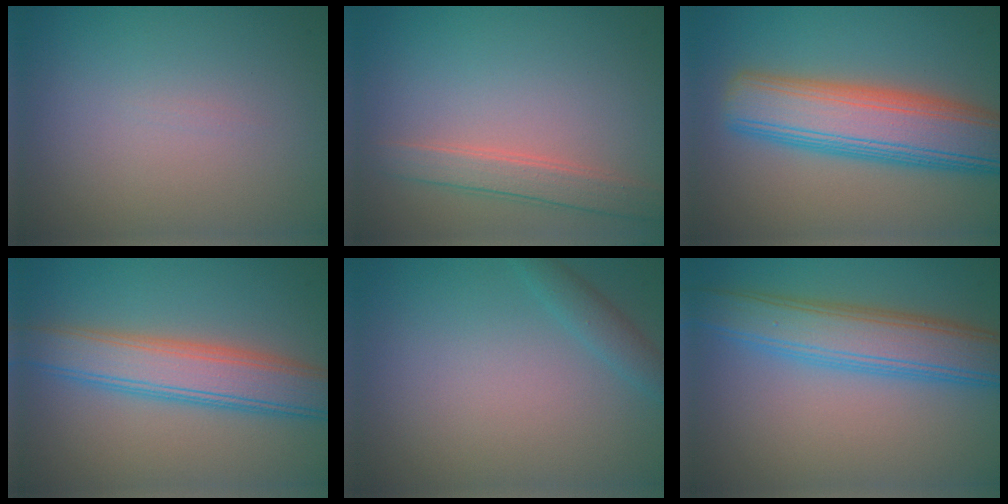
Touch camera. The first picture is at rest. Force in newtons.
{"total": 2.6, "press": 2.6, "slide": 0.1}
{"total": 9.0, "press": 9.0, "slide": 0.3}
{"total": 5.9, "press": 5.9, "slide": 0.4}
{"total": 1.5, "press": 1.5, "slide": 0.1}
{"total": 6.1, "press": 6.1, "slide": 0.0}